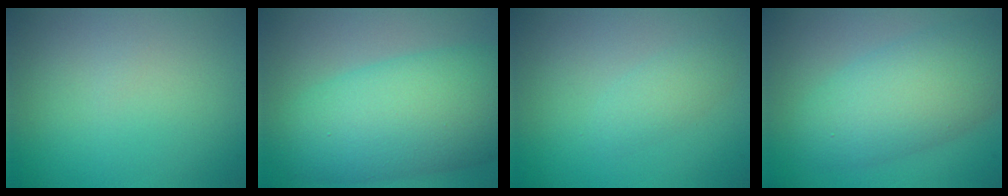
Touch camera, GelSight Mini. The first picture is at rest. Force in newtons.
{"total": 10.1, "press": 10.1, "slide": 0.2}
{"total": 1.6, "press": 1.6, "slide": 0.1}
{"total": 6.9, "press": 6.9, "slide": 0.4}